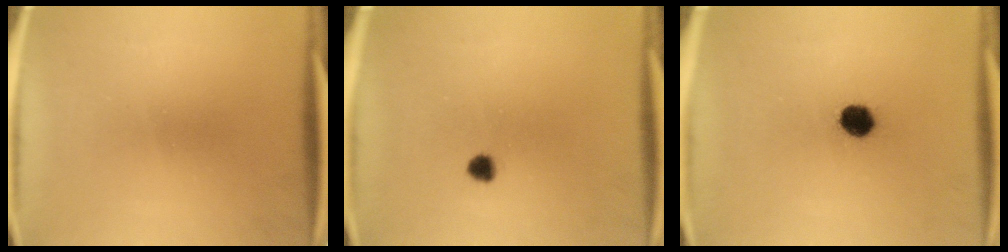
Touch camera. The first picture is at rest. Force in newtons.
{"total": 1.9}
{"total": 5.3}